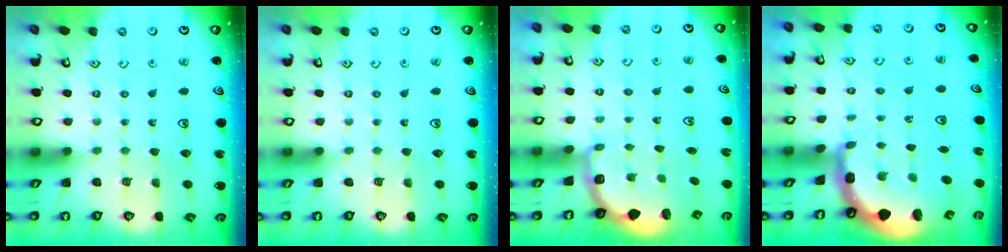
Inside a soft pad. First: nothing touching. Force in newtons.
{"total": 0.0}
{"total": 2.3, "press": 2.0, "slide": 1.0}
{"total": 3.8, "press": 3.6, "slide": 1.0}